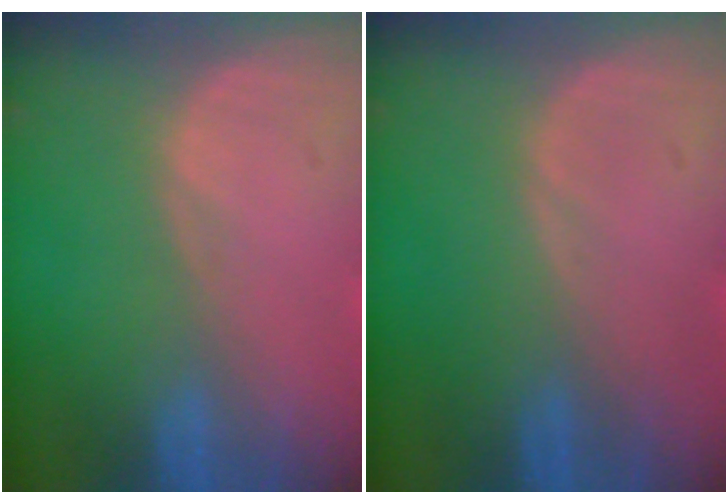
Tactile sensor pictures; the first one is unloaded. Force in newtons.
{"total": 0.0}